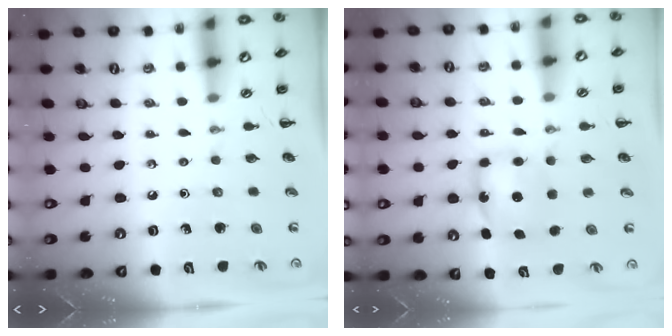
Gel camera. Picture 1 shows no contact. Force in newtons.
{"total": 6.3, "press": 6.2, "slide": 1.0}